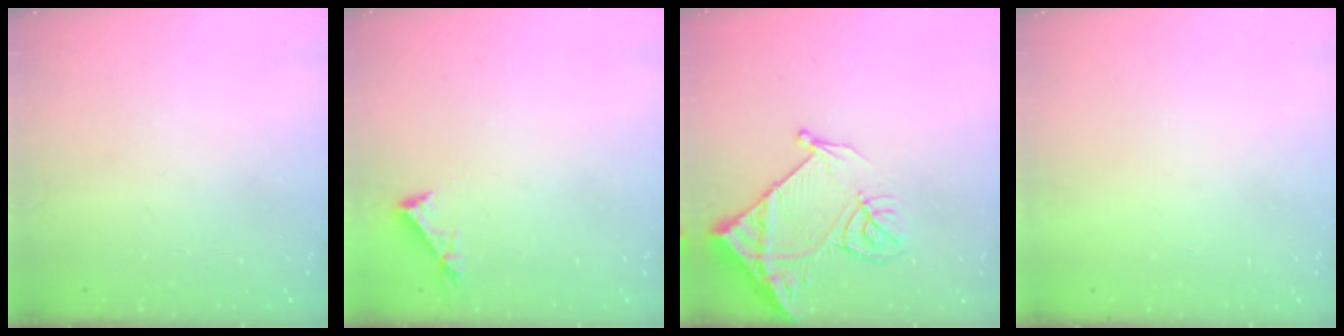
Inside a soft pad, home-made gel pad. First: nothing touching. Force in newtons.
{"total": 3.8, "press": 3.7, "slide": 0.4}
{"total": 13.7, "press": 13.6, "slide": 1.6}
{"total": 1.7, "press": 1.7, "slide": 0.1}